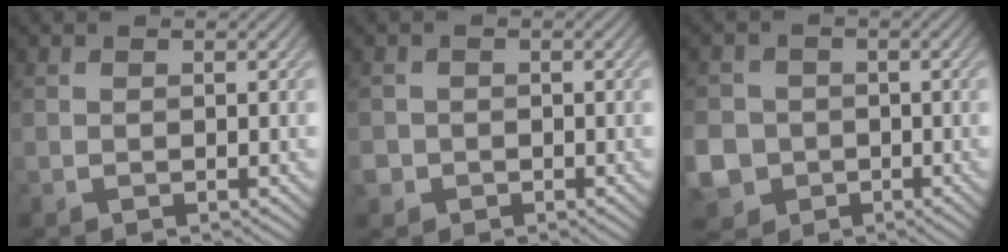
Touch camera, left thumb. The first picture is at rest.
{"total": 1.9, "force": [-0.8, 1.8, 0.4], "torque": [-0.006, -0.008, -0.017]}
{"total": 7.0, "force": [-1.9, 6.3, 2.2], "torque": [-0.083, -0.022, -0.059]}